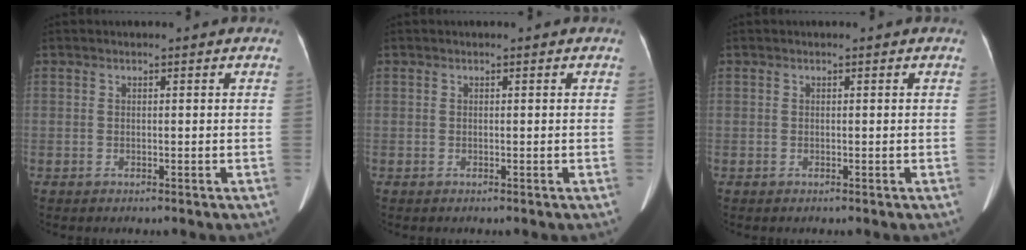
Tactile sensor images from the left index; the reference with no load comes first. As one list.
[{"total": 0.0}, {"total": 0.0}]